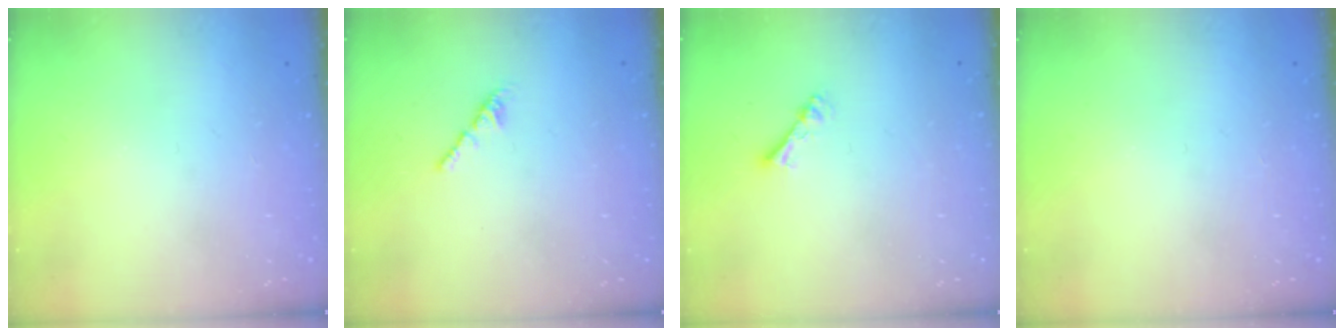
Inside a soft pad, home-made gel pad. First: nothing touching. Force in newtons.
{"total": 2.4, "press": 2.3, "slide": 0.8}
{"total": 2.4, "press": 2.4, "slide": 0.4}
{"total": 0.0}